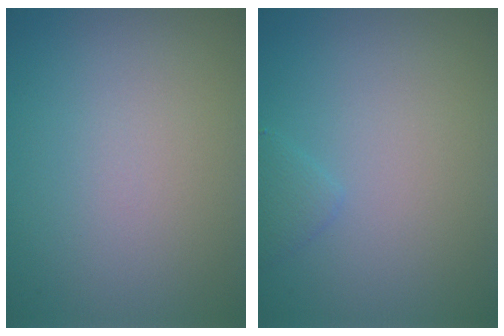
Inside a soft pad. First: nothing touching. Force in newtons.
{"total": 1.1, "press": 1.1, "slide": 0.1}